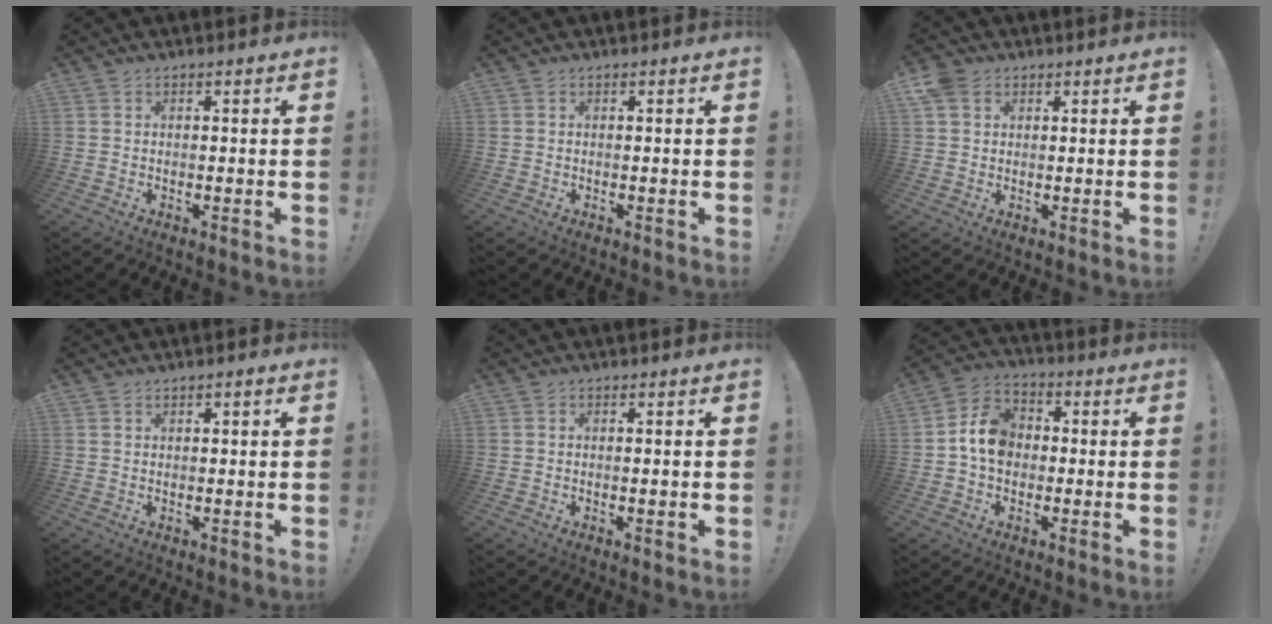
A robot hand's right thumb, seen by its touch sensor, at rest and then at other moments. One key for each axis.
{"total": 0.0}
{"total": 6.2, "fx": 2.8, "fy": 5.0, "fz": 2.3, "tx": -0.033, "ty": -0.010, "tz": 0.057}
{"total": 0.6, "fx": 0.2, "fy": 0.2, "fz": 0.4, "tx": -0.010, "ty": 0.001, "tz": 0.004}
{"total": 1.1, "fx": -0.1, "fy": -0.1, "fz": 1.1, "tx": -0.013, "ty": -0.002, "tz": -0.005}
{"total": 10.3, "fx": -0.1, "fy": 8.2, "fz": 6.2, "tx": -0.092, "ty": 0.020, "tz": 0.002}